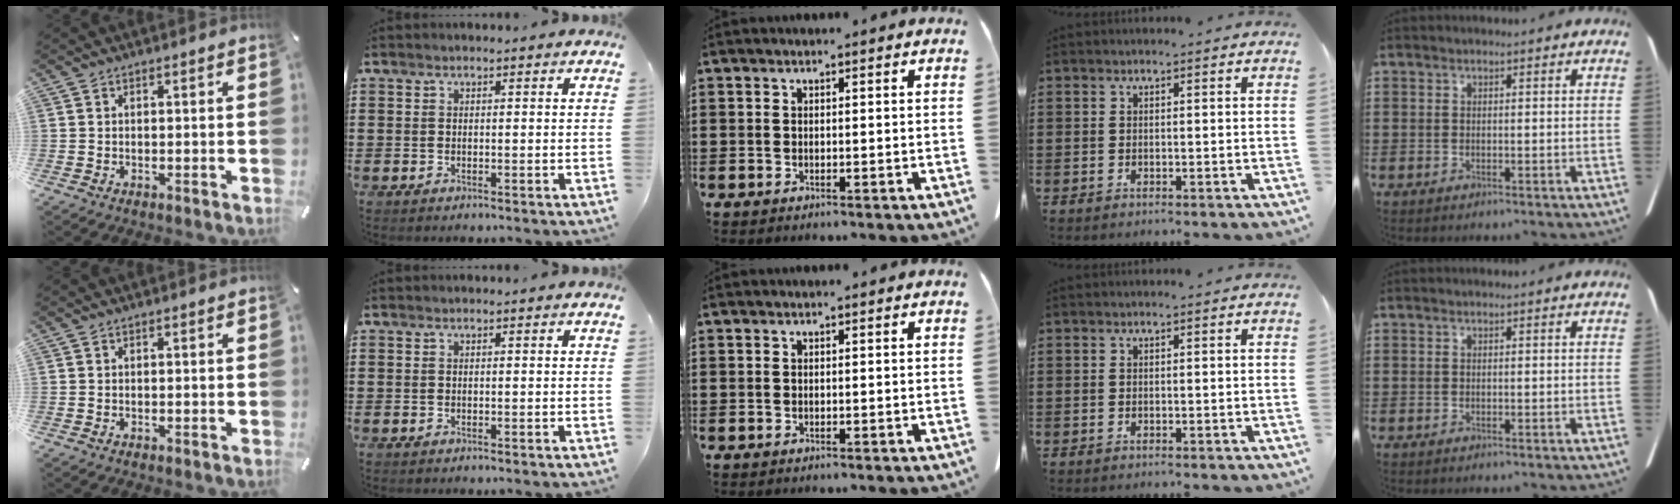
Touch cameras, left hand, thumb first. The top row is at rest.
{}